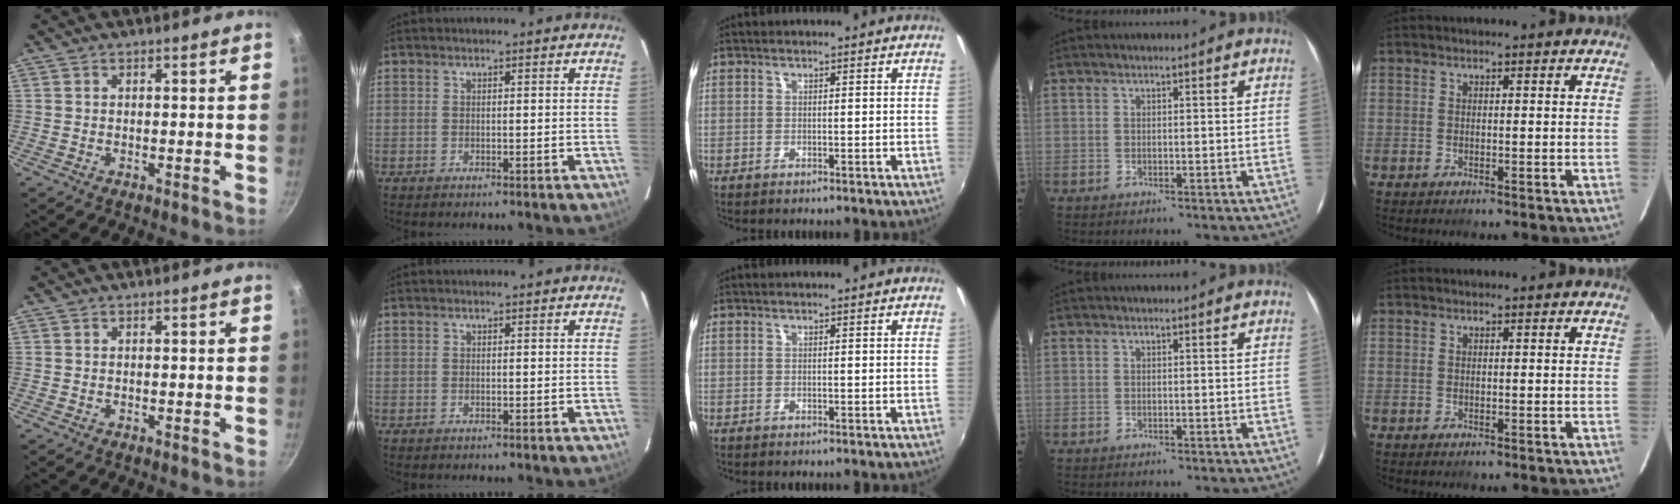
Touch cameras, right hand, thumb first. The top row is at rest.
{}